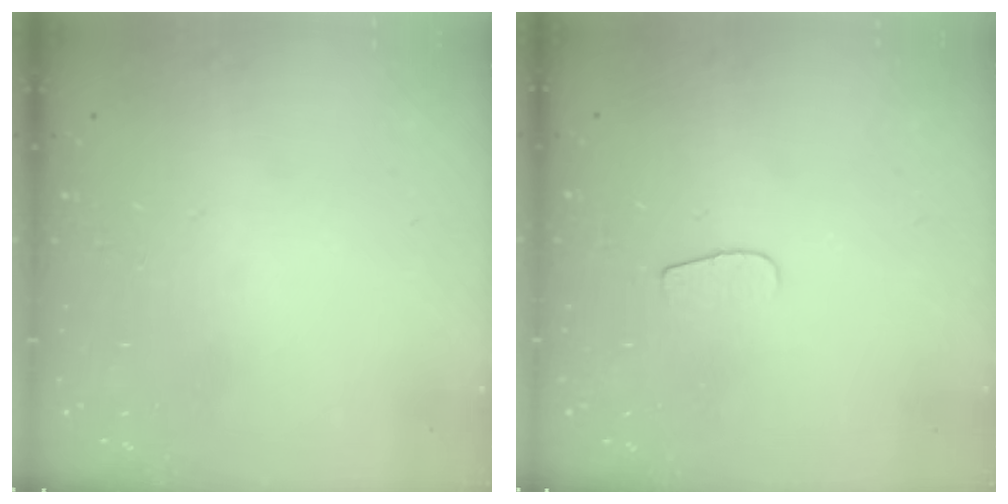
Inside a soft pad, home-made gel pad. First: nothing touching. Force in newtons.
{"total": 4.8, "press": 4.8, "slide": 0.6}